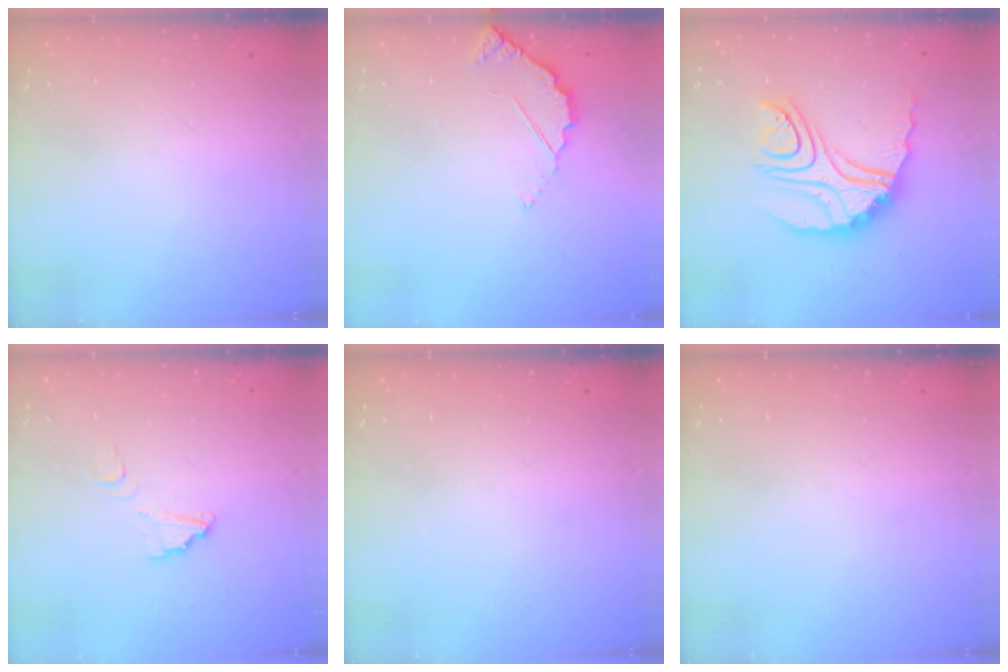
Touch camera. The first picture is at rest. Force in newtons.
{"total": 3.2, "press": 3.2, "slide": 0.3}
{"total": 14.4, "press": 14.3, "slide": 1.4}
{"total": 6.2, "press": 6.2, "slide": 0.6}
{"total": 0.0}
{"total": 0.0}